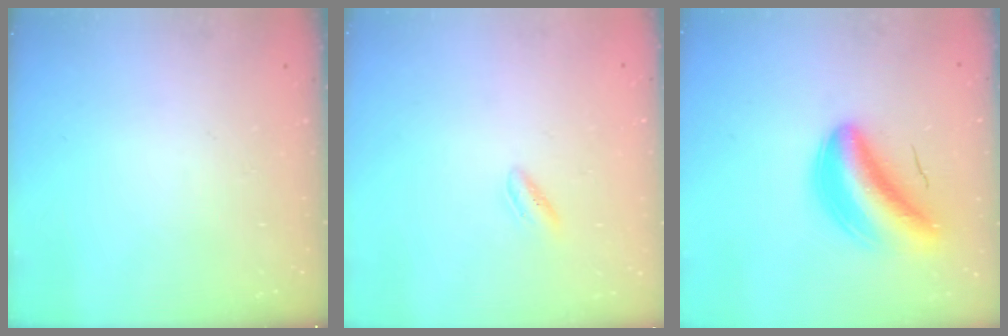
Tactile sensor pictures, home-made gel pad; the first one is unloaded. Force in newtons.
{"total": 2.5, "press": 2.4, "slide": 0.7}
{"total": 8.4, "press": 7.9, "slide": 2.8}